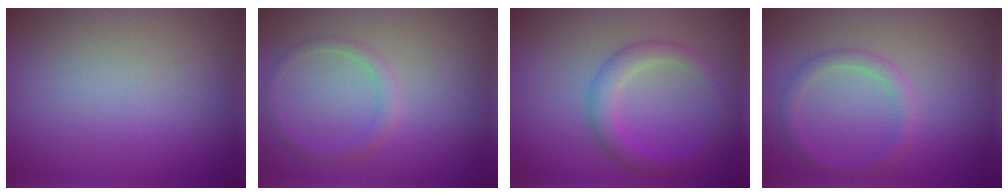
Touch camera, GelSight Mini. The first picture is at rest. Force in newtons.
{"total": 1.4, "press": 1.4, "slide": 0.1}
{"total": 2.9, "press": 2.8, "slide": 0.2}
{"total": 1.9, "press": 1.8, "slide": 0.1}